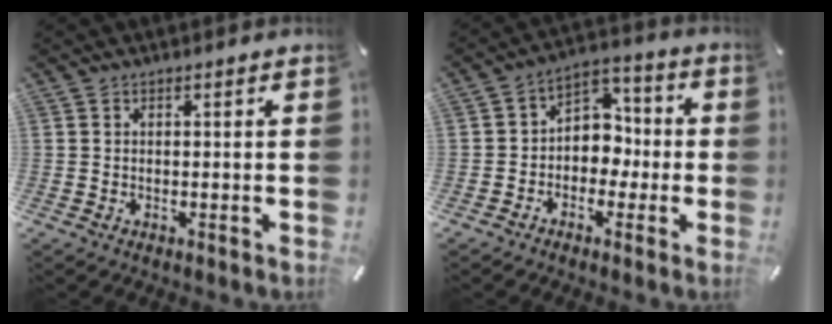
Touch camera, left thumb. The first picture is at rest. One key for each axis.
{"total": 7.6, "fx": -2.1, "fy": 6.6, "fz": 3.0, "tx": -0.040, "ty": 0.021, "tz": -0.041}